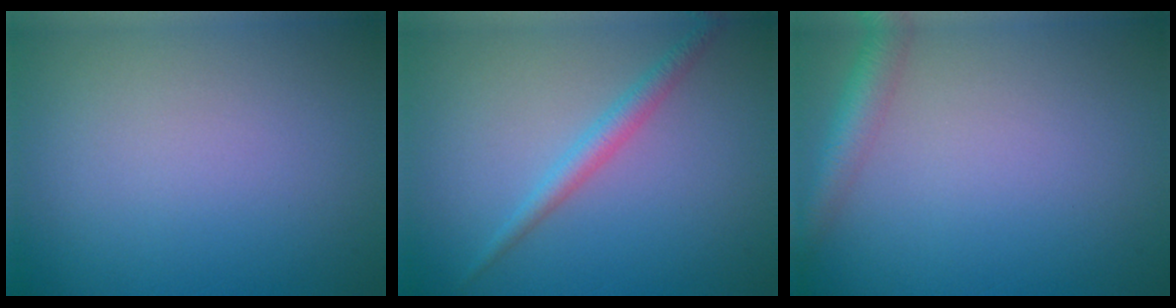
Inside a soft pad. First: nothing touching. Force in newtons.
{"total": 2.0, "press": 2.0, "slide": 0.1}
{"total": 3.0, "press": 3.0, "slide": 0.1}